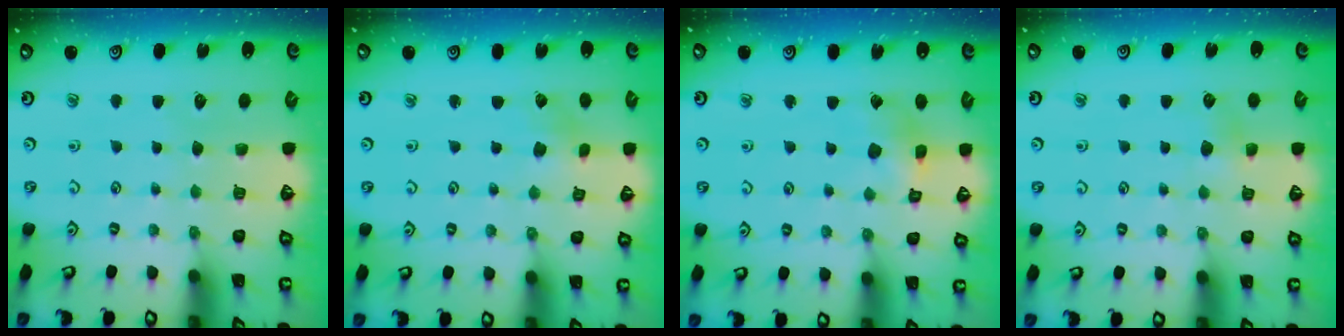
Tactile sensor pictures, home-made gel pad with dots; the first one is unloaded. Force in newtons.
{"total": 0.8, "press": 0.8, "slide": 0.2}
{"total": 5.7, "press": 5.7, "slide": 0.6}
{"total": 4.0, "press": 4.0, "slide": 0.2}